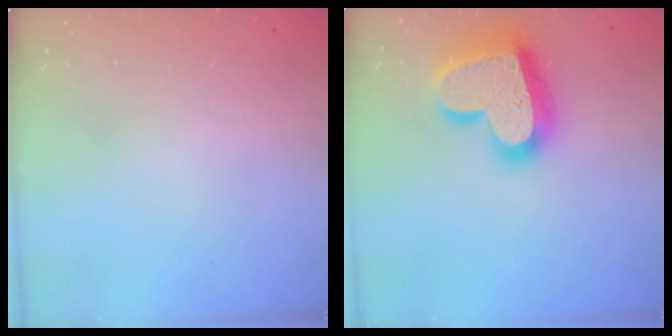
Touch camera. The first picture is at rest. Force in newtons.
{"total": 24.6, "press": 24.5, "slide": 1.9}